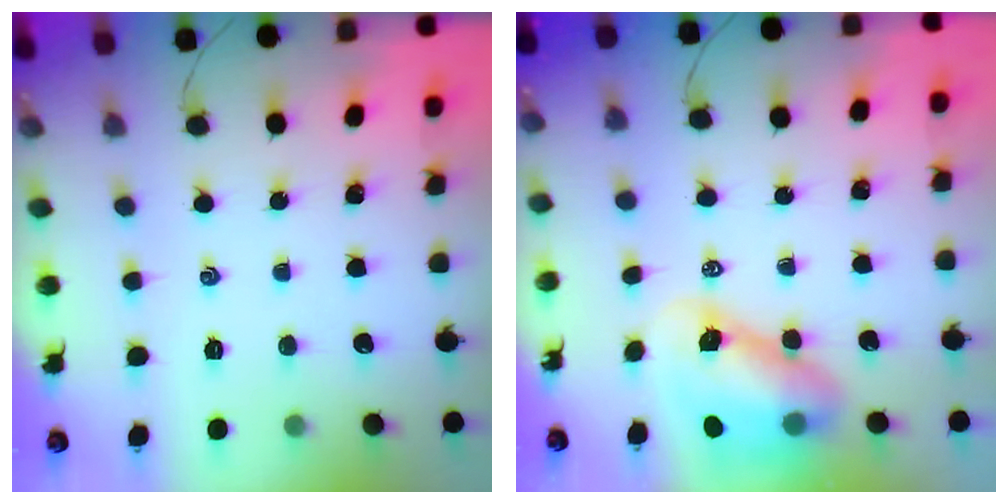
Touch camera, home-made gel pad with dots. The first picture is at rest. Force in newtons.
{"total": 9.1, "press": 8.9, "slide": 1.8}